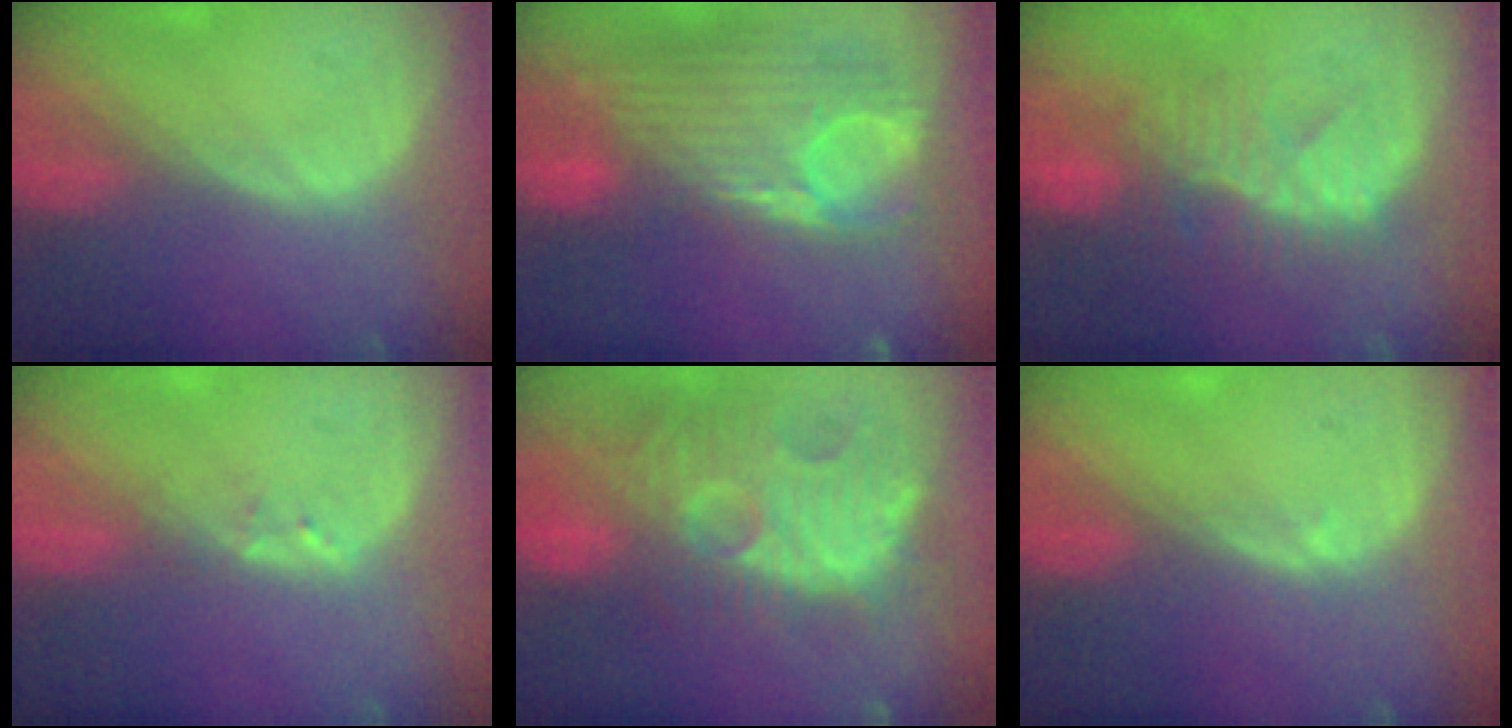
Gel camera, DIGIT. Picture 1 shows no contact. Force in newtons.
{"total": 12.7, "press": 10.7, "slide": 6.9}
{"total": 10.1, "press": 8.8, "slide": 4.8}
{"total": 1.2, "press": 1.1, "slide": 0.2}
{"total": 13.4, "press": 12.4, "slide": 5.0}
{"total": 0.8, "press": 0.6, "slide": 0.6}